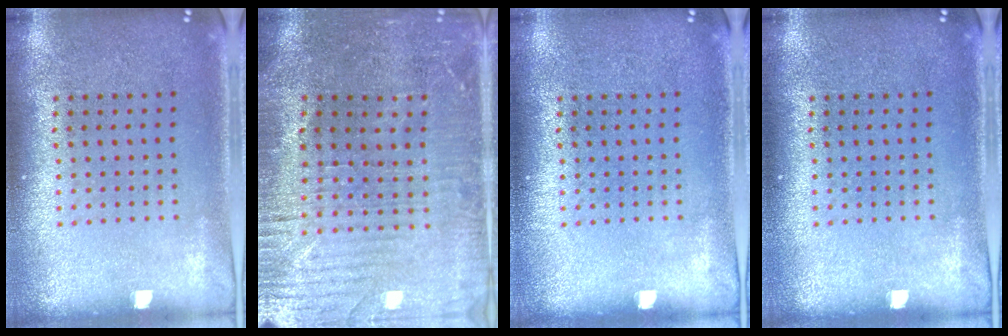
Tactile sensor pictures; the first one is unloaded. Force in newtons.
{"total": 1.8, "press": 1.8, "slide": 0.5}
{"total": 0.0}
{"total": 0.0}